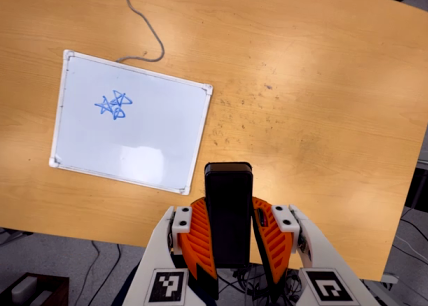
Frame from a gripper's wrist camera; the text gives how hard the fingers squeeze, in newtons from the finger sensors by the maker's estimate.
{"total": 10.2, "left": 8.1, "right": 12.3}